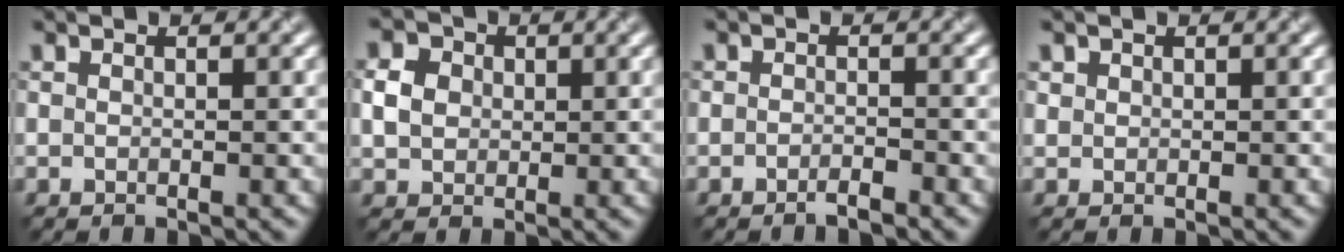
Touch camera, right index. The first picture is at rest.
{"total": 2.1, "force": [0.1, 2.0, 0.7], "torque": [-0.025, 0.009, 0.010]}
{"total": 1.4, "force": [-1.4, -0.2, 0.1], "torque": [-0.006, 0.004, -0.018]}
{"total": 0.7, "force": [0.1, -0.1, -0.7], "torque": [0.005, 0.005, 0.014]}